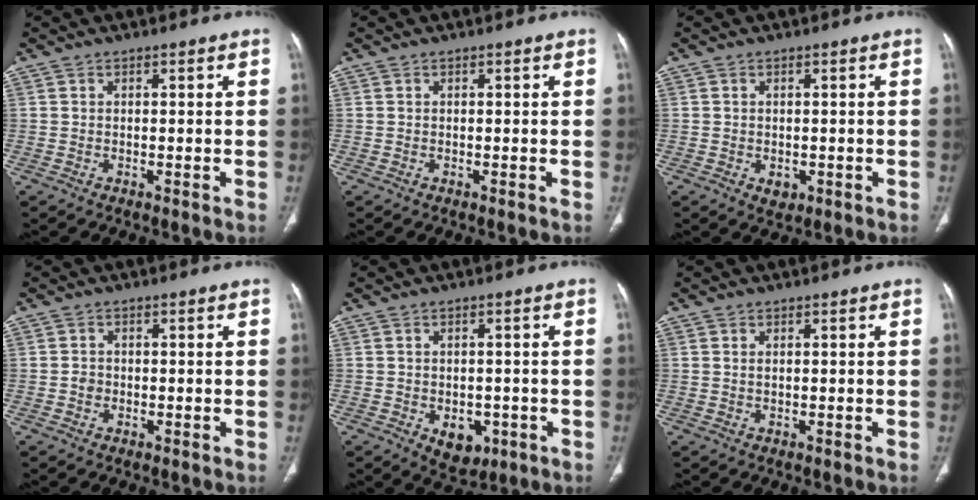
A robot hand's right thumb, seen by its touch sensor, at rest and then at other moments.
{"total": 0.0}
{"total": 2.1, "force": [-0.6, 1.6, 1.3], "torque": [-0.012, -0.001, -0.001]}
{"total": 1.6, "force": [-0.3, 1.4, 0.7], "torque": [-0.008, 0.005, -0.008]}
{"total": 6.0, "force": [-2.0, 4.1, 3.8], "torque": [-0.031, 0.006, -0.013]}
{"total": 0.7, "force": [0.3, 0.3, 0.6], "torque": [-0.015, 0.003, 0.008]}